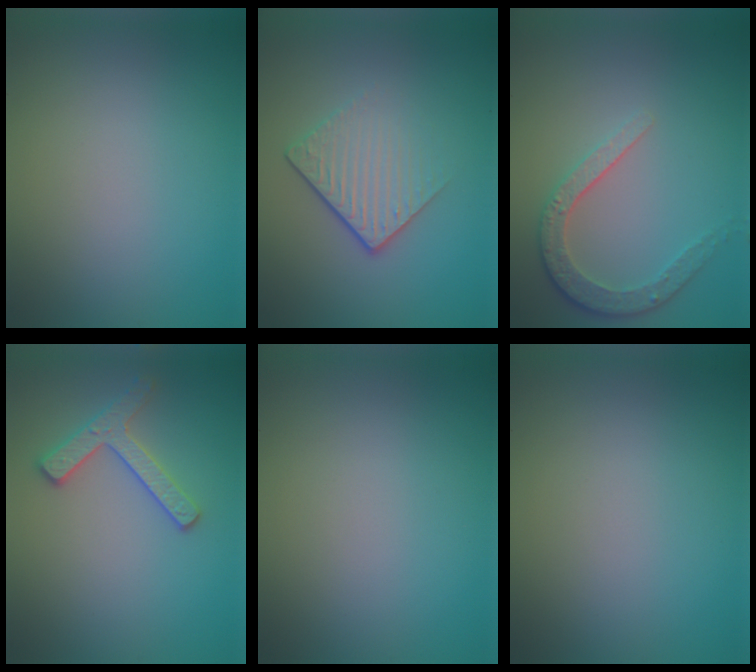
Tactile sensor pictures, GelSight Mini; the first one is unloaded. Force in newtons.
{"total": 4.2, "press": 2.6, "slide": 3.3}
{"total": 3.5, "press": 2.8, "slide": 2.1}
{"total": 2.5, "press": 2.5, "slide": 0.4}
{"total": 0.0}
{"total": 0.0}